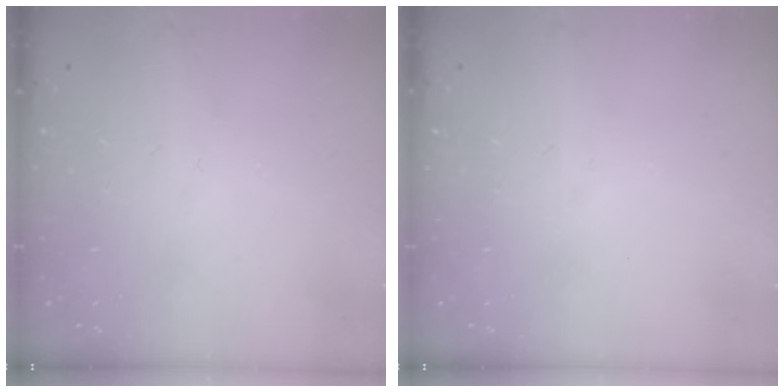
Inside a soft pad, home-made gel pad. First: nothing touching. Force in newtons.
{"total": 0.0}